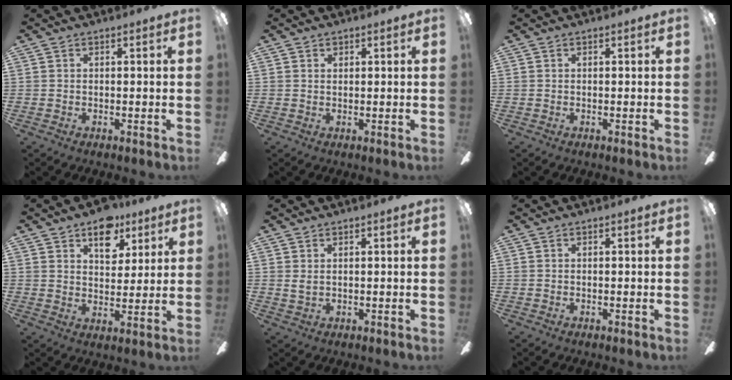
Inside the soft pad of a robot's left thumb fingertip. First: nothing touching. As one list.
[{"total": 0.9, "force": [0.6, 0.6, 0.4], "torque": [-0.008, 0.002, 0.012]}, {"total": 0.0}, {"total": 11.0, "force": [6.5, 6.5, 6.1], "torque": [-0.062, -0.025, 0.109]}, {"total": 1.6, "force": [0.9, 0.8, 1.1], "torque": [-0.024, 0.002, 0.015]}, {"total": 0.0}]